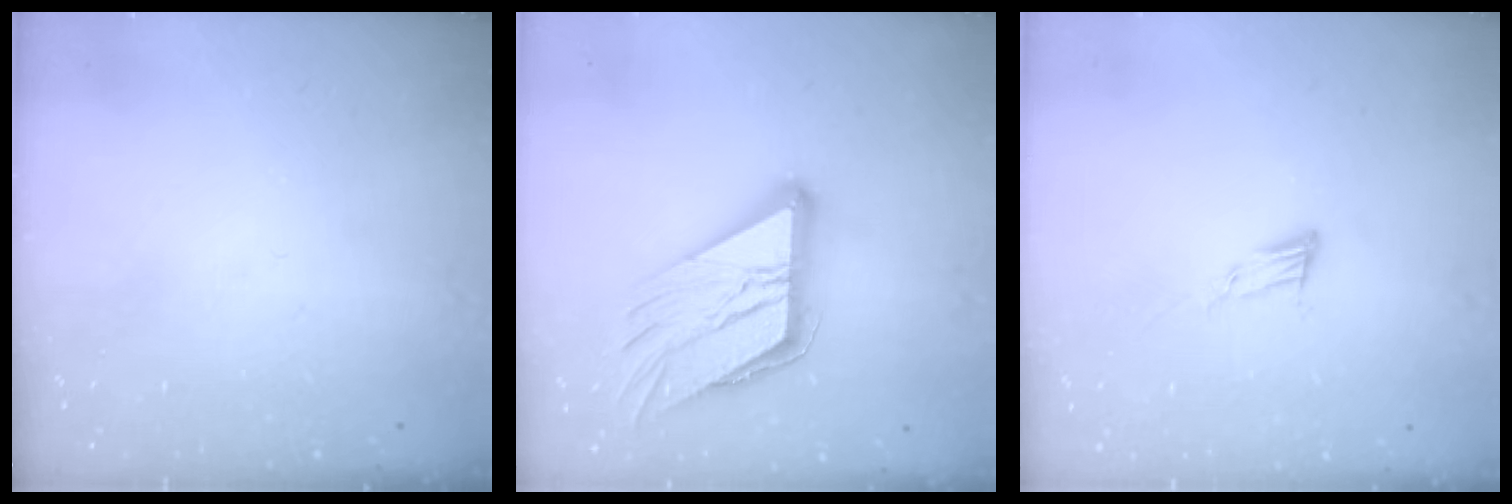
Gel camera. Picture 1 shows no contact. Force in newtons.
{"total": 18.6, "press": 18.5, "slide": 2.2}
{"total": 6.9, "press": 6.8, "slide": 1.2}